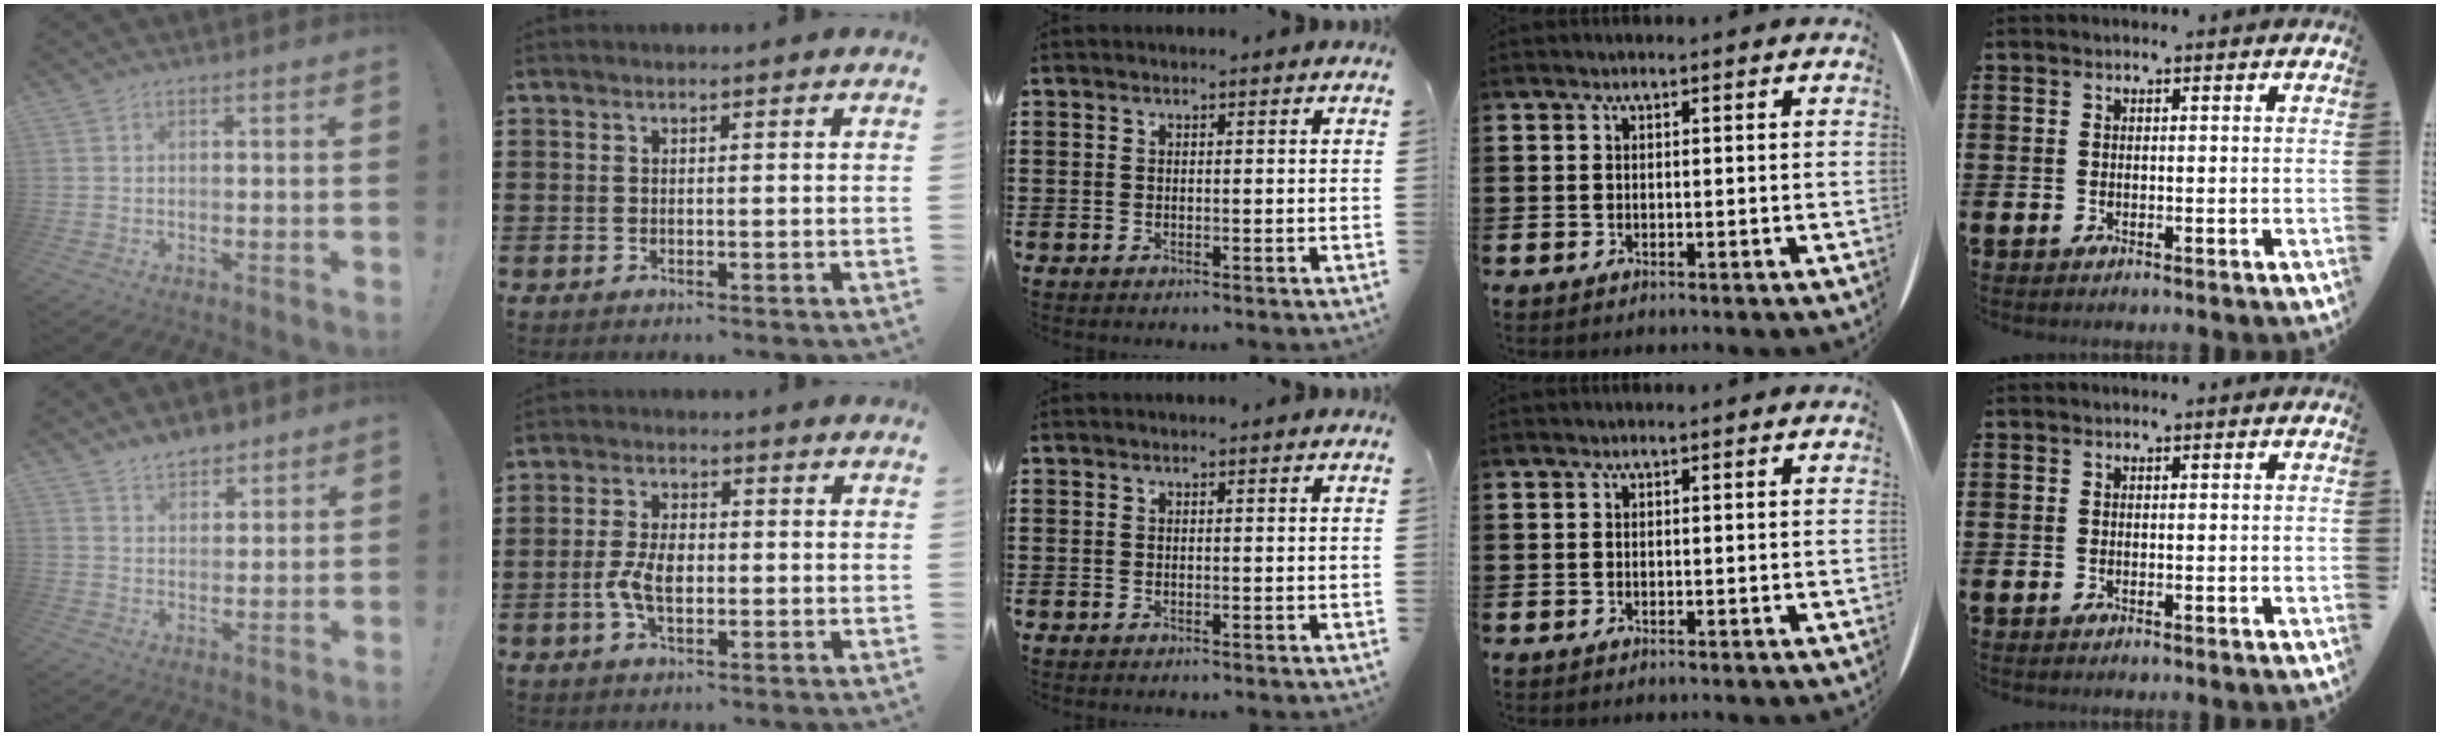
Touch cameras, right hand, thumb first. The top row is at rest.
{"thumb": {"total": 6.0, "force": [5.4, 2.6, 0.9], "torque": [-0.006, -0.038, 0.100]}, "index": {"total": 5.1, "force": [-1.0, 2.8, 4.2], "torque": [-0.103, -0.001, -0.026]}}